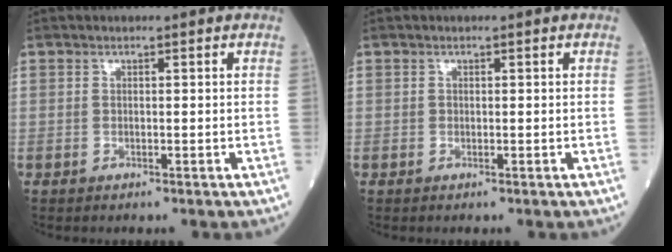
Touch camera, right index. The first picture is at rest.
{"total": 0.0}